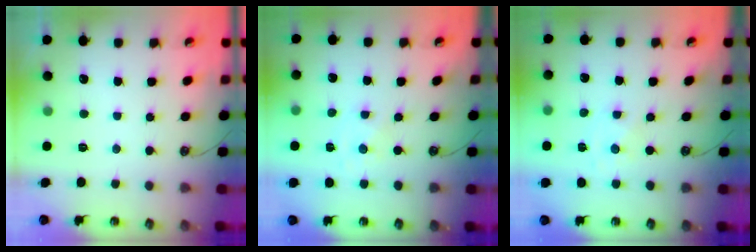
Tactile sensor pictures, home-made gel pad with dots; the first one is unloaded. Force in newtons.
{"total": 0.0}
{"total": 0.0}